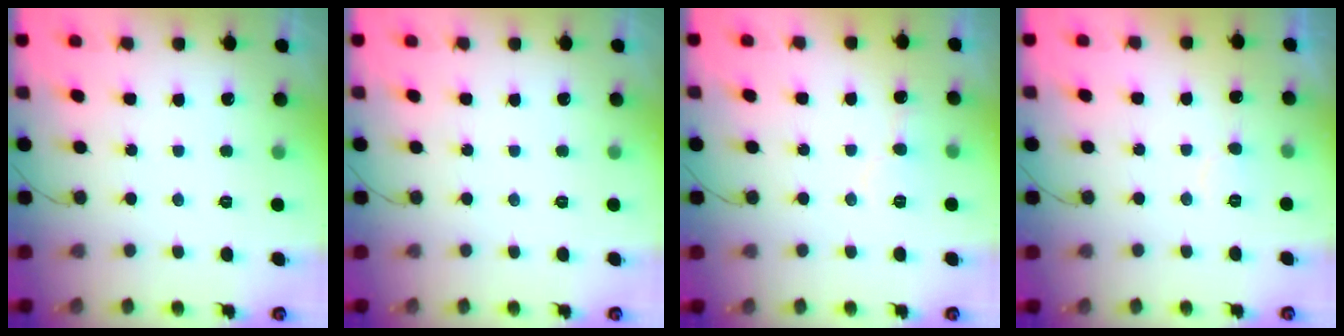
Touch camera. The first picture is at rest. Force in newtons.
{"total": 0.0}
{"total": 6.5, "press": 6.5, "slide": 0.4}
{"total": 4.8, "press": 4.8, "slide": 0.4}